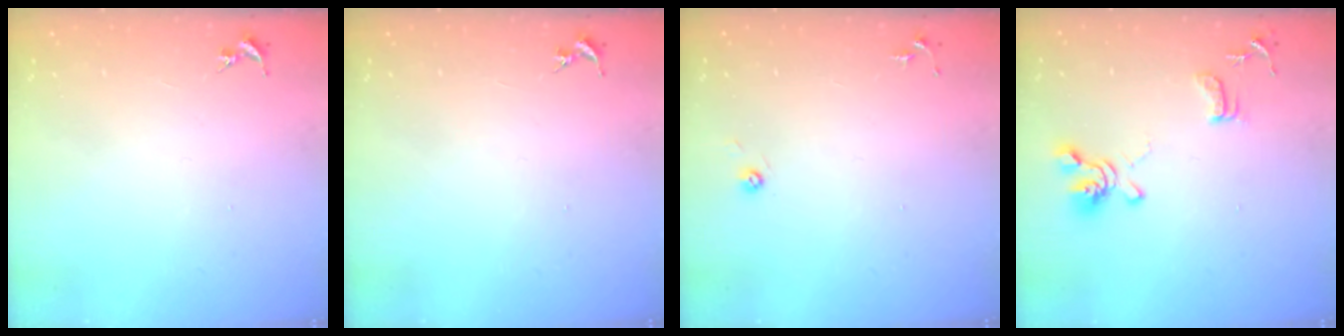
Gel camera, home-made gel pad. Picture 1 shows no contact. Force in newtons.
{"total": 0.0}
{"total": 3.1, "press": 3.0, "slide": 0.8}
{"total": 13.0, "press": 12.9, "slide": 1.6}